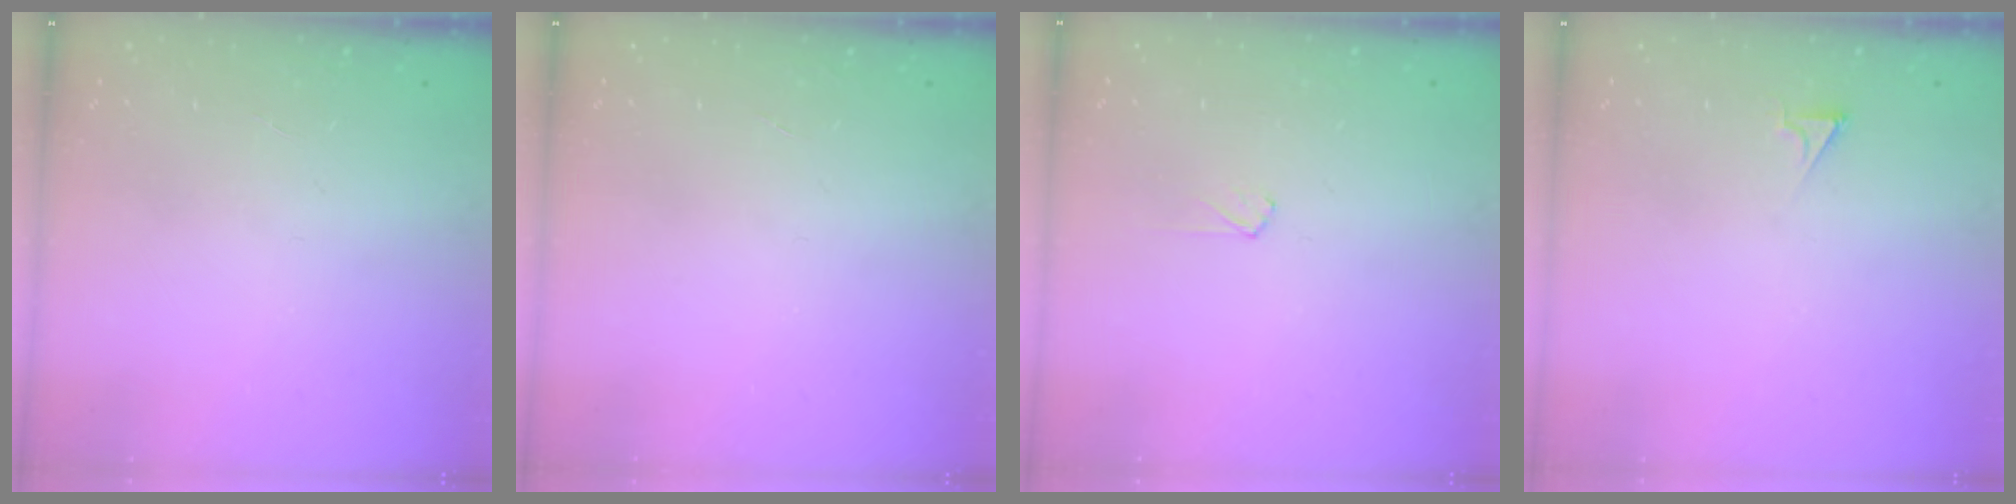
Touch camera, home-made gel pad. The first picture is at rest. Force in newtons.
{"total": 0.0}
{"total": 4.8, "press": 4.8, "slide": 0.6}
{"total": 2.1, "press": 2.1, "slide": 0.3}